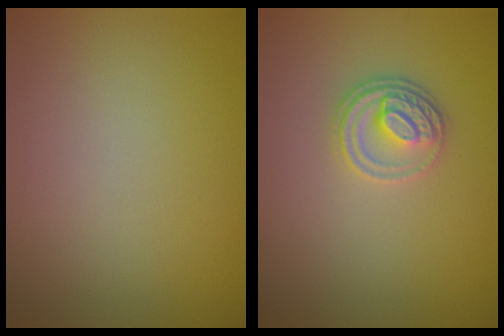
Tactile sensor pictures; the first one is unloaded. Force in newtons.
{"total": 2.7, "press": 2.5, "slide": 1.0}